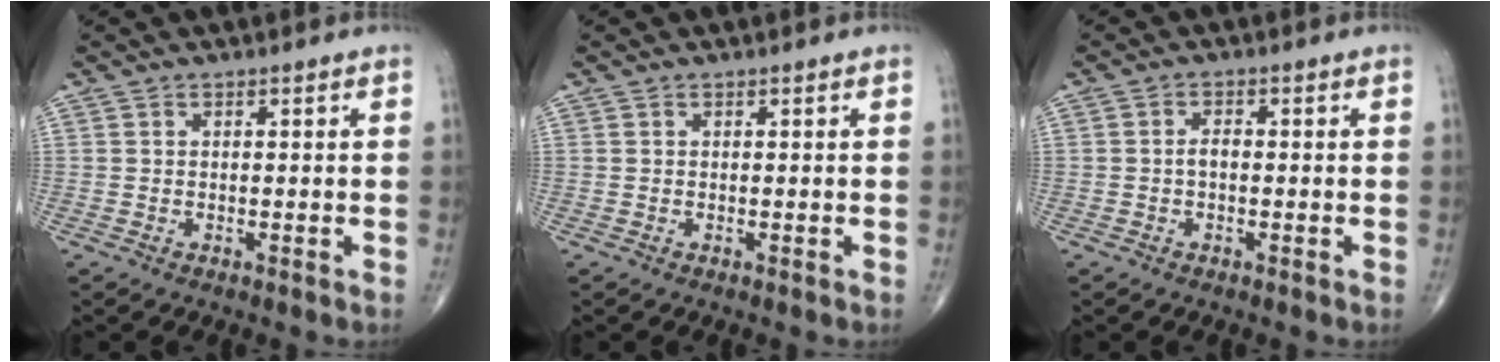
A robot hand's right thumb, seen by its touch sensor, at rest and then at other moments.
{"total": 0.0}
{"total": 1.6, "force": [-0.4, 0.9, 1.3], "torque": [-0.018, 0.005, -0.008]}